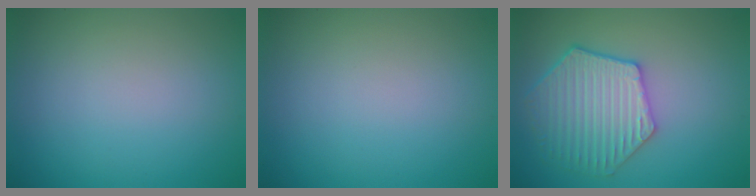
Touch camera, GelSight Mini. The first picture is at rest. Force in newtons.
{"total": 0.0}
{"total": 5.3, "press": 4.9, "slide": 2.0}